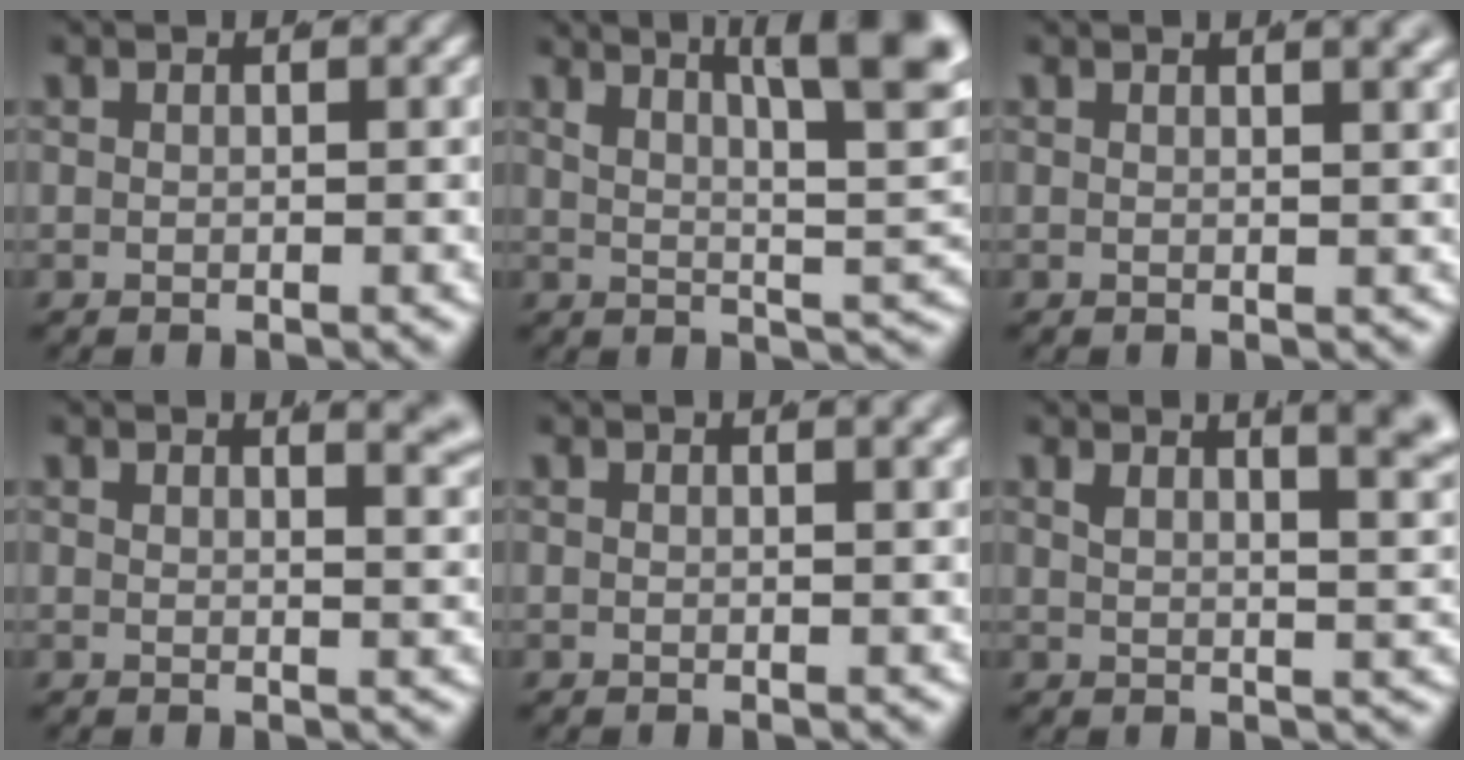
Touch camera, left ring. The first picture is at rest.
{"total": 10.7, "force": [4.8, 4.5, 8.5], "torque": [-0.086, 0.010, 0.065]}
{"total": 2.1, "force": [1.3, 0.3, 1.6], "torque": [-0.011, 0.009, 0.016]}
{"total": 4.7, "force": [3.0, 1.5, 3.3], "torque": [-0.021, 0.008, 0.040]}
{"total": 1.0, "force": [0.6, 0.0, 0.8], "torque": [-0.005, 0.005, 0.007]}
{"total": 8.8, "force": [4.5, 3.7, 6.7], "torque": [-0.064, 0.019, 0.060]}